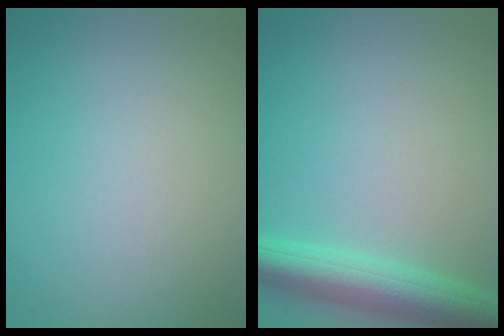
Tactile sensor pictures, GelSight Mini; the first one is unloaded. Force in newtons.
{"total": 5.6, "press": 5.5, "slide": 0.2}